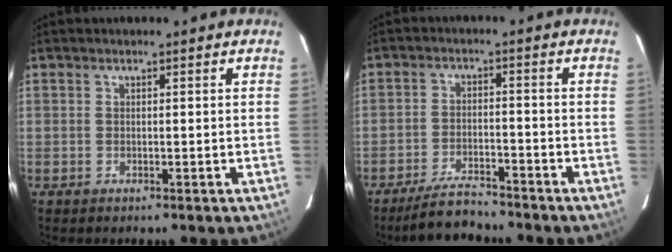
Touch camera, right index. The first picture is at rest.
{"total": 6.2, "force": [-5.8, 1.2, 1.9], "torque": [-0.038, -0.013, -0.102]}